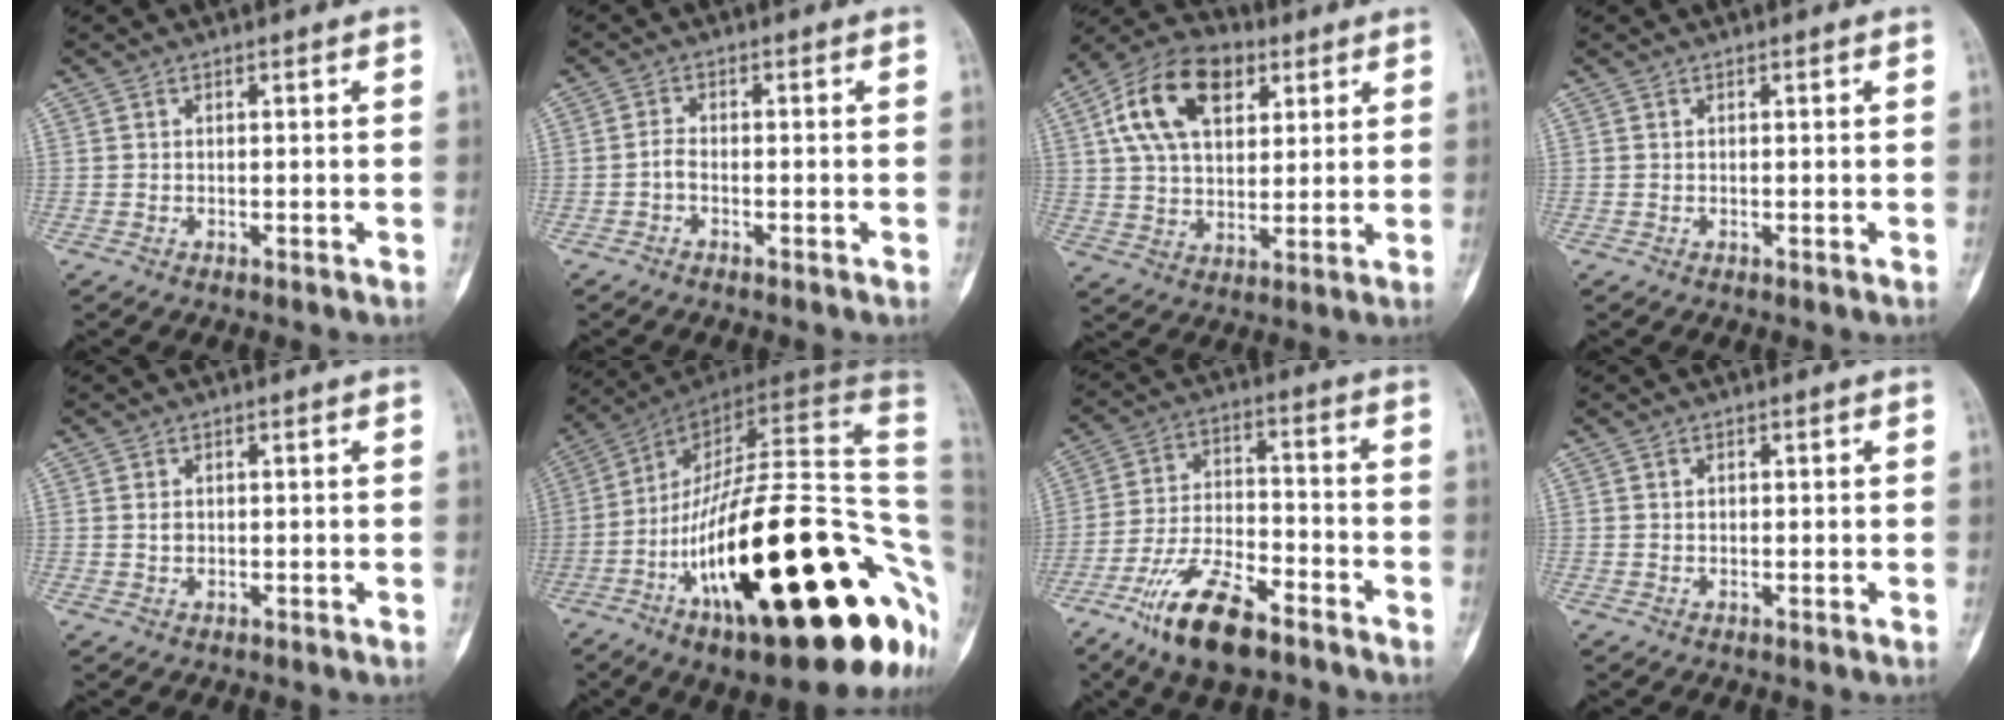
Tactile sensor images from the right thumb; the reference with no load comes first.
{"total": 1.8, "force": [-1.0, 1.0, 1.1], "torque": [-0.021, 0.009, -0.026]}
{"total": 17.1, "force": [6.4, 10.7, 11.7], "torque": [-0.183, 0.003, 0.110]}
{"total": 0.0}
{"total": 1.5, "force": [0.0, 1.2, 0.9], "torque": [-0.007, 0.002, 0.001]}
{"total": 38.5, "force": [-9.5, 12.2, 35.3], "torque": [-0.427, 0.071, -0.149]}
{"total": 15.1, "force": [-9.9, 5.8, 9.8], "torque": [-0.169, 0.056, -0.182]}
{"total": 1.0, "force": [0.0, 1.0, 0.3], "torque": [0.005, 0.003, -0.001]}